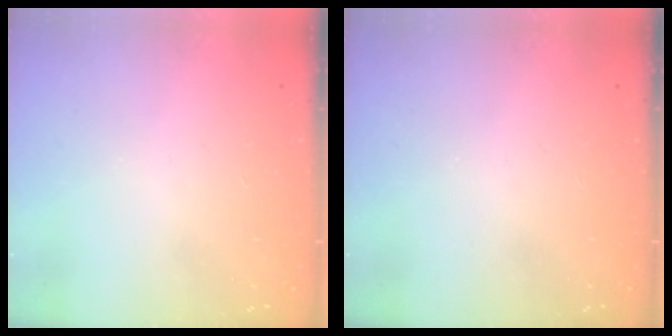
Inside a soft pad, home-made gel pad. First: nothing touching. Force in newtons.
{"total": 0.0}